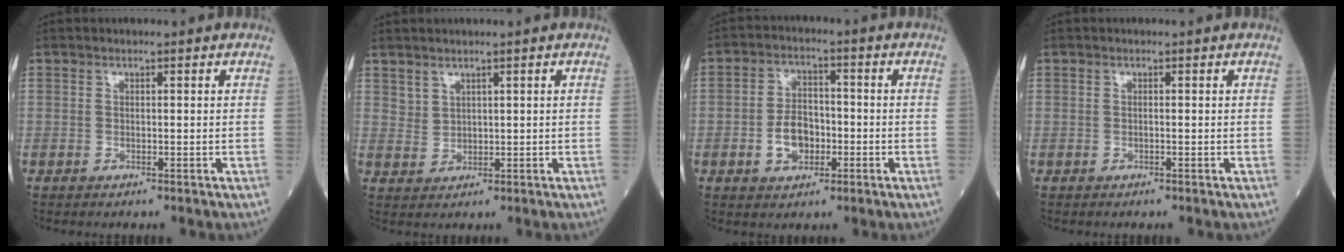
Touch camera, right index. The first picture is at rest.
{"total": 1.8, "force": [1.5, 0.9, 0.4], "torque": [-0.005, -0.001, 0.033]}
{"total": 5.9, "force": [-1.7, 3.7, 4.2], "torque": [-0.082, 0.011, -0.030]}
{"total": 0.0}